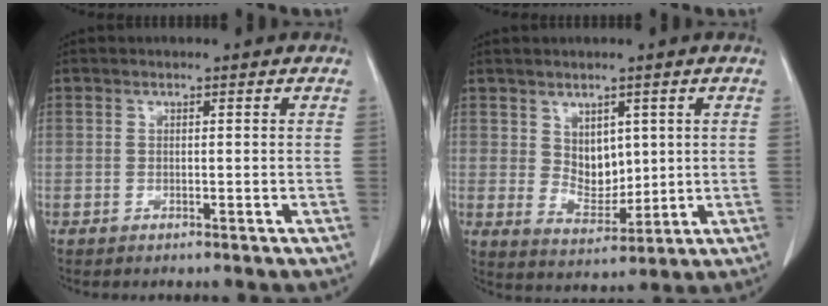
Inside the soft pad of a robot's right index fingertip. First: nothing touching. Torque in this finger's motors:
{"motor_torque": [0.48, 0.03, 0.10, 0.04]}